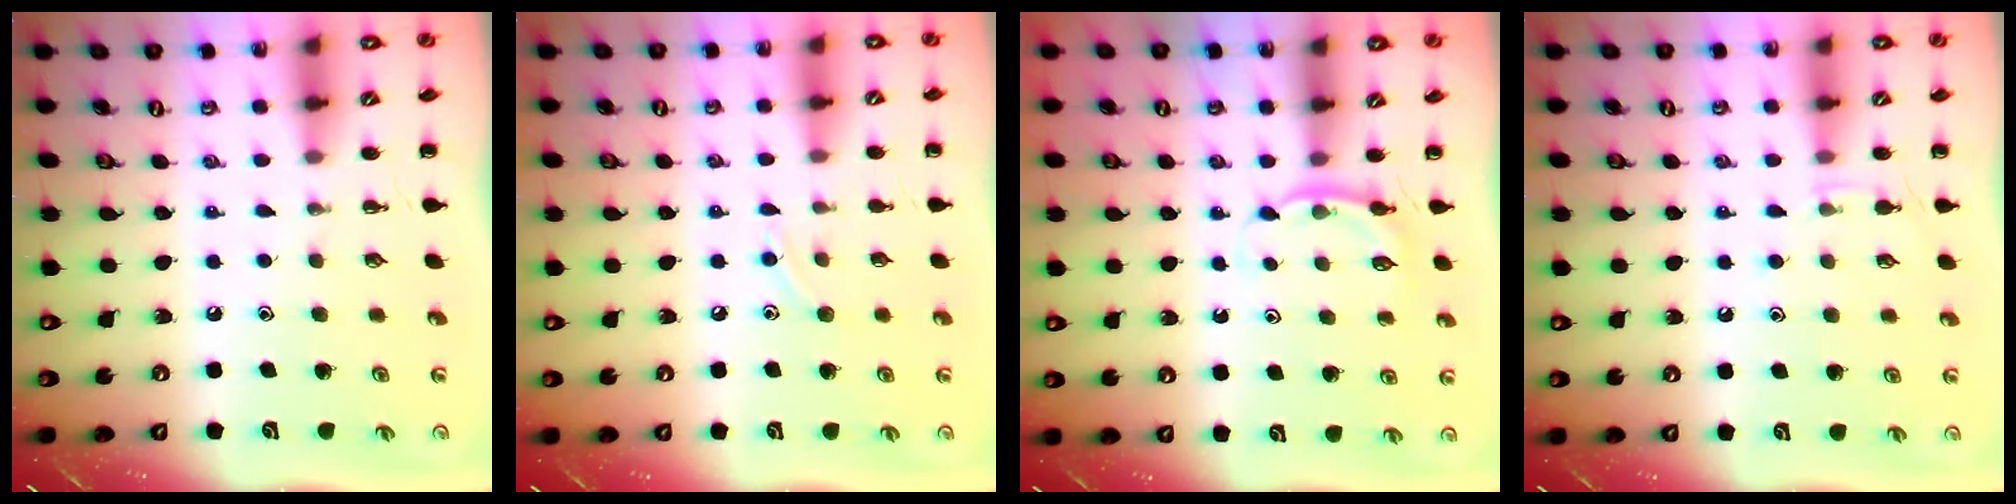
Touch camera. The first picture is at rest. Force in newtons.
{"total": 7.3, "press": 7.0, "slide": 1.9}
{"total": 4.5, "press": 4.4, "slide": 1.1}
{"total": 4.3, "press": 3.9, "slide": 1.7}